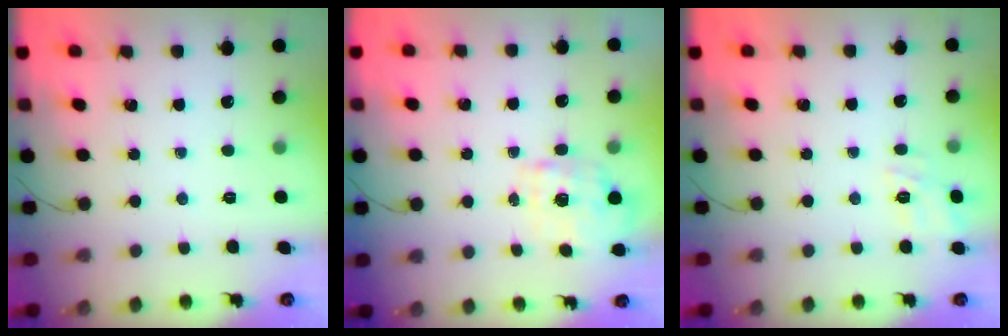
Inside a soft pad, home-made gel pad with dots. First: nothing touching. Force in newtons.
{"total": 1.9, "press": 1.8, "slide": 0.6}
{"total": 11.2, "press": 11.1, "slide": 1.2}